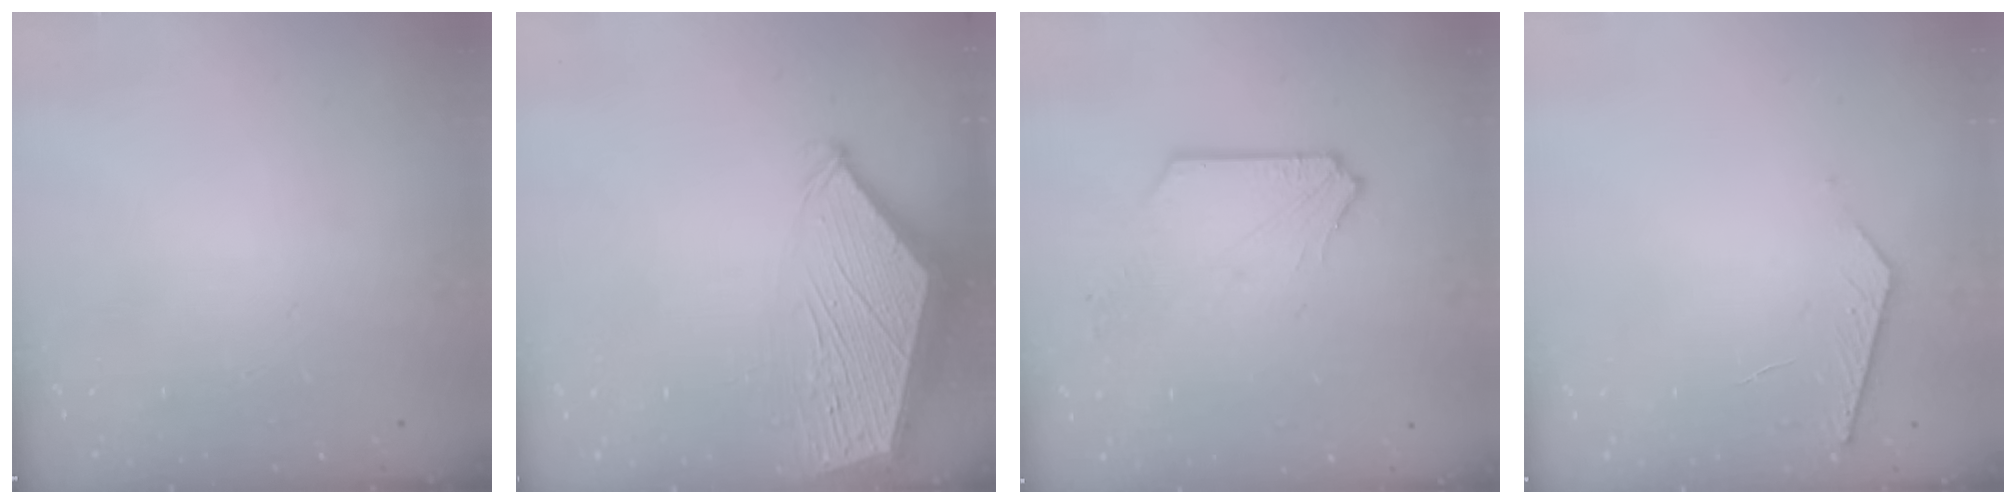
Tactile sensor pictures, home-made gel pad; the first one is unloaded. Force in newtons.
{"total": 4.2, "press": 4.1, "slide": 0.6}
{"total": 3.2, "press": 3.1, "slide": 0.5}
{"total": 4.1, "press": 4.1, "slide": 0.4}